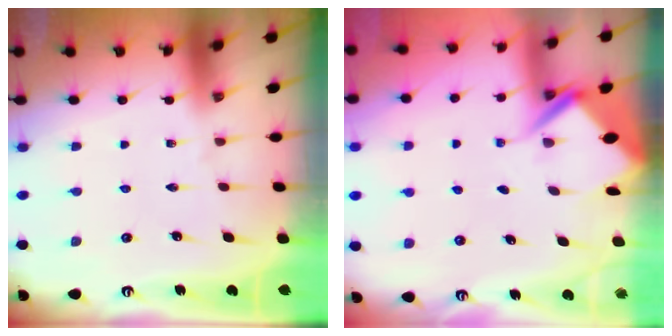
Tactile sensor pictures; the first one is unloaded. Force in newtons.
{"total": 3.5, "press": 3.5, "slide": 0.3}